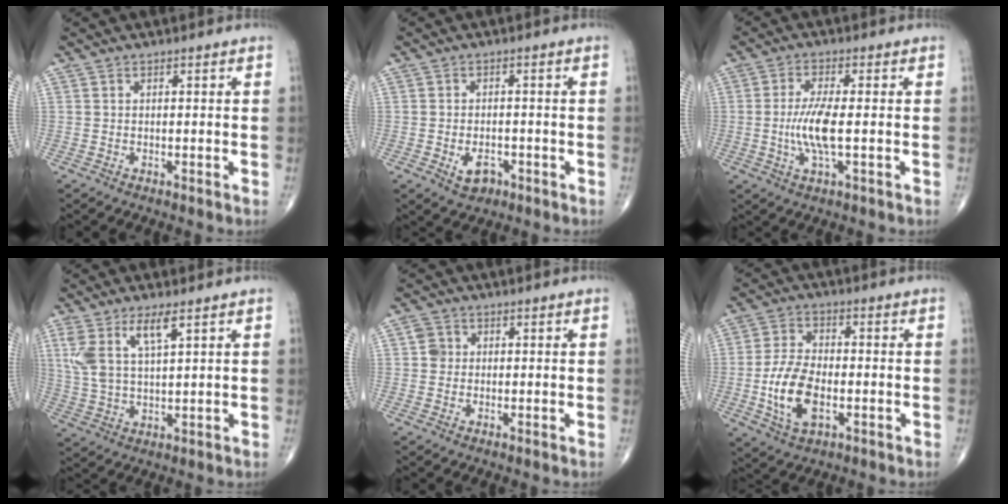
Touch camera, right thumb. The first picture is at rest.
{"total": 4.0, "force": [-1.8, 2.6, 2.5], "torque": [-0.033, 0.006, -0.025]}
{"total": 7.2, "force": [-0.7, 1.7, 6.9], "torque": [-0.154, -0.003, -0.017]}
{"total": 8.4, "force": [4.2, 2.7, 6.8], "torque": [-0.151, -0.012, 0.091]}
{"total": 2.5, "force": [0.3, 2.3, 0.9], "torque": [-0.001, 0.004, 0.002]}
{"total": 11.0, "force": [-2.4, 5.9, 9.0], "torque": [-0.173, 0.006, -0.044]}